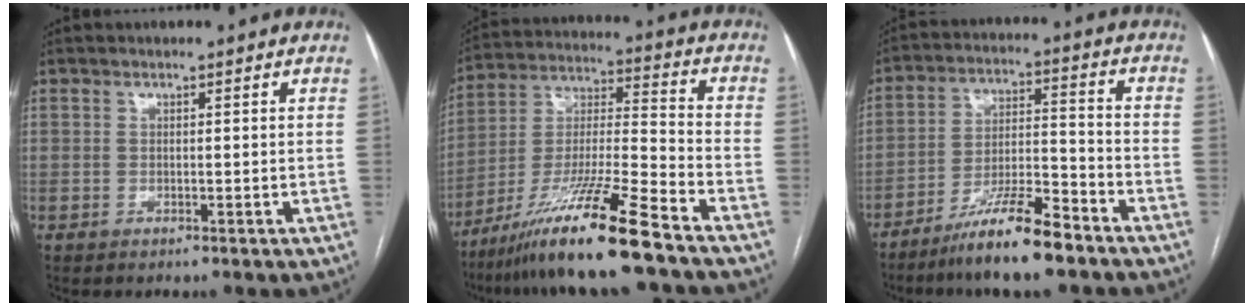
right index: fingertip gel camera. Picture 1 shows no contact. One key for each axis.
{"total": 16.9, "fx": -12.3, "fy": -0.7, "fz": 11.6, "tx": -0.233, "ty": -0.025, "tz": -0.223}
{"total": 11.9, "fx": -8.7, "fy": 1.2, "fz": 7.9, "tx": -0.142, "ty": -0.009, "tz": -0.155}